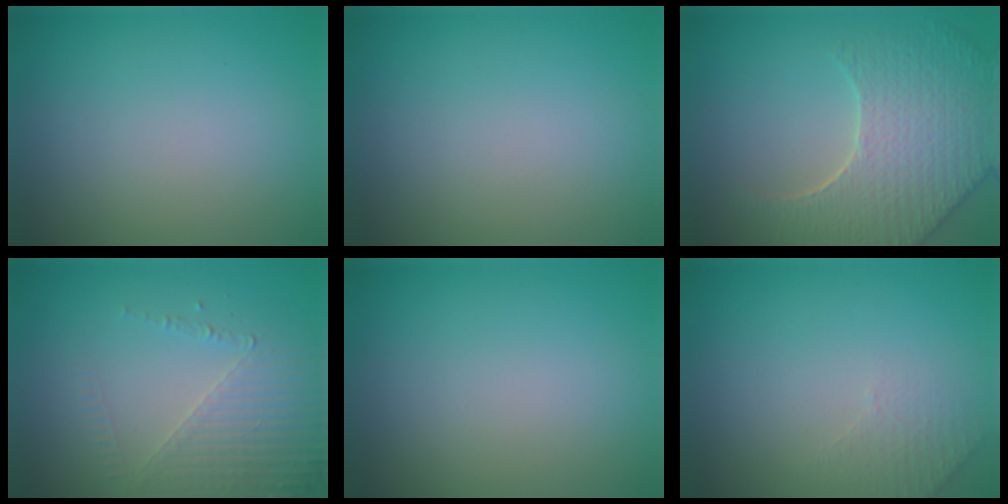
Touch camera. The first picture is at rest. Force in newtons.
{"total": 0.0}
{"total": 7.2, "press": 5.6, "slide": 4.6}
{"total": 5.2, "press": 3.1, "slide": 4.2}
{"total": 0.0}
{"total": 1.6, "press": 1.5, "slide": 0.4}